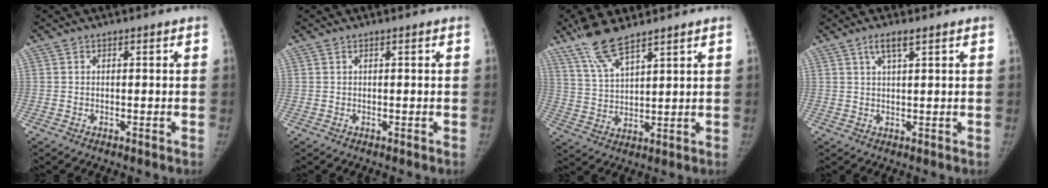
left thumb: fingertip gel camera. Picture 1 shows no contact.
{"total": 0.0}
{"total": 9.2, "force": [7.1, 2.3, 5.5], "torque": [-0.107, -0.031, 0.148]}
{"total": 3.2, "force": [1.9, 0.6, 2.5], "torque": [-0.054, -0.003, 0.039]}